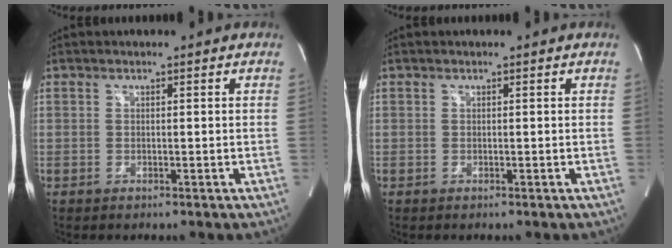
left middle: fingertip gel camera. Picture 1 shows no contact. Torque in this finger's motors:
{"motor_torque": [0.00, 0.00, 0.00, 0.00]}